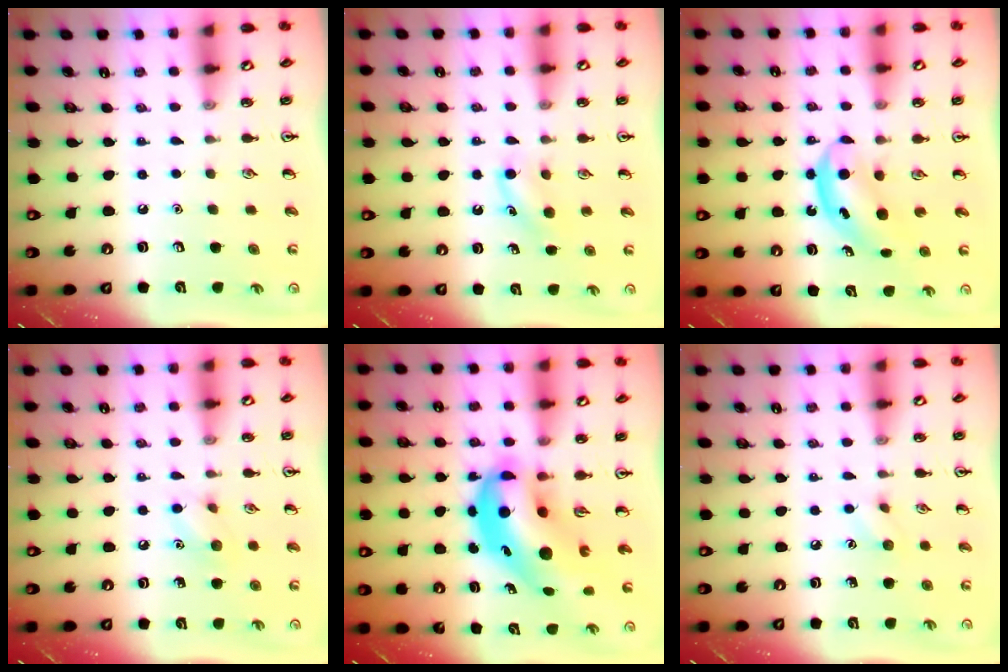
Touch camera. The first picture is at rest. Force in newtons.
{"total": 5.9, "press": 5.6, "slide": 1.9}
{"total": 5.2, "press": 5.1, "slide": 0.7}
{"total": 6.3, "press": 6.0, "slide": 1.7}
{"total": 11.4, "press": 10.9, "slide": 3.2}
{"total": 4.8, "press": 4.6, "slide": 1.3}